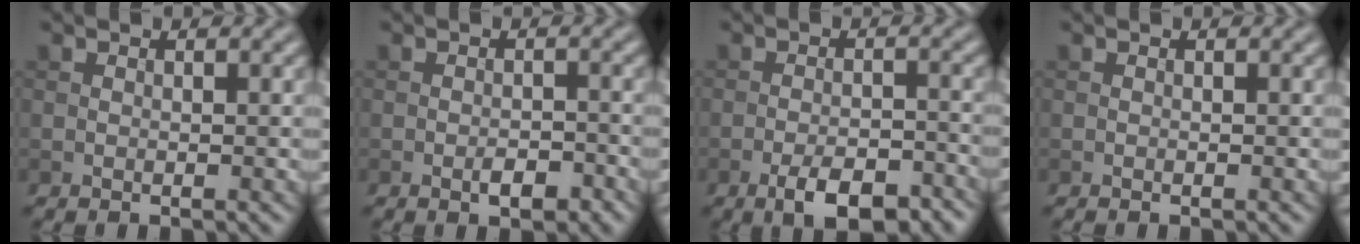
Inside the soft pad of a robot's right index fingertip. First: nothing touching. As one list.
[{"total": 2.2, "force": [-1.1, 0.9, 1.6], "torque": [-0.022, 0.001, -0.018]}, {"total": 5.6, "force": [-3.5, 2.1, 3.9], "torque": [-0.061, 0.001, -0.053]}, {"total": 0.0}]